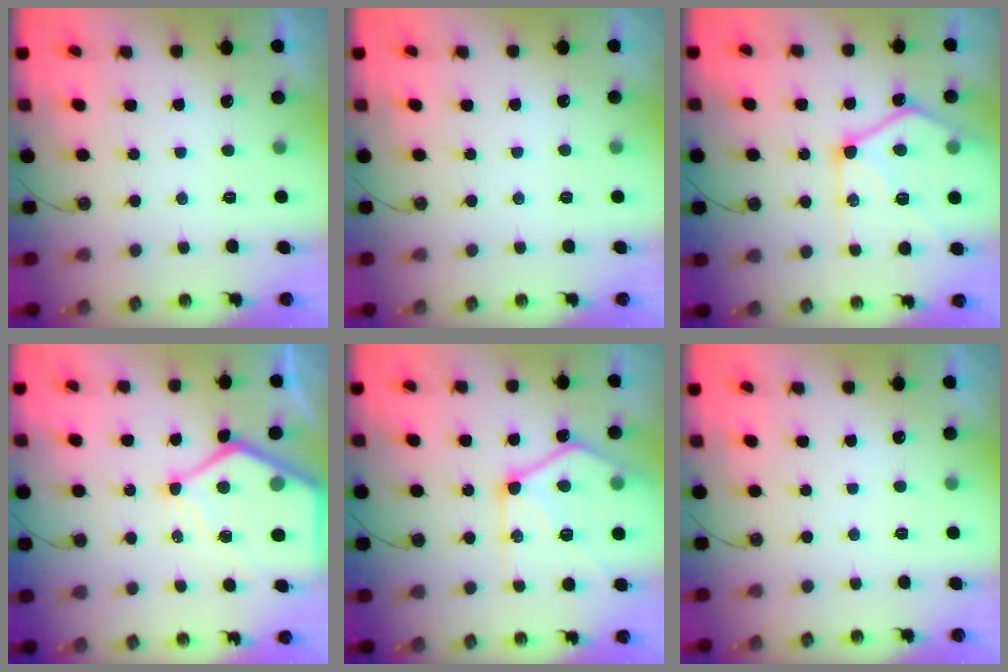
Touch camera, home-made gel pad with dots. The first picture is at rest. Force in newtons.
{"total": 1.7, "press": 1.7, "slide": 0.3}
{"total": 18.9, "press": 18.8, "slide": 1.7}
{"total": 14.2, "press": 14.2, "slide": 1.2}
{"total": 18.9, "press": 18.8, "slide": 1.7}
{"total": 0.0}